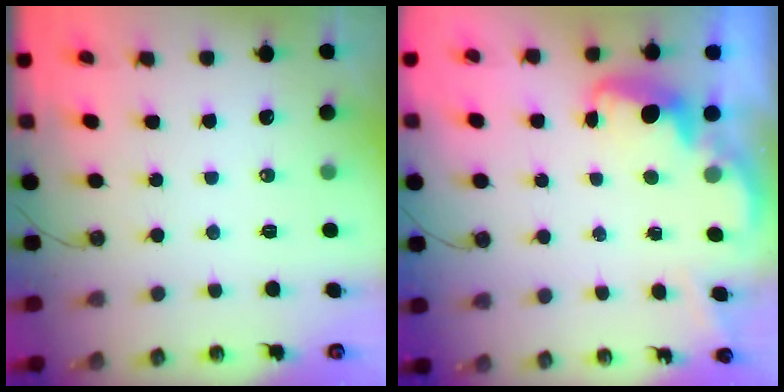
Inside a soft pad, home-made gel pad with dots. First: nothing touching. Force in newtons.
{"total": 2.8, "press": 2.7, "slide": 0.6}